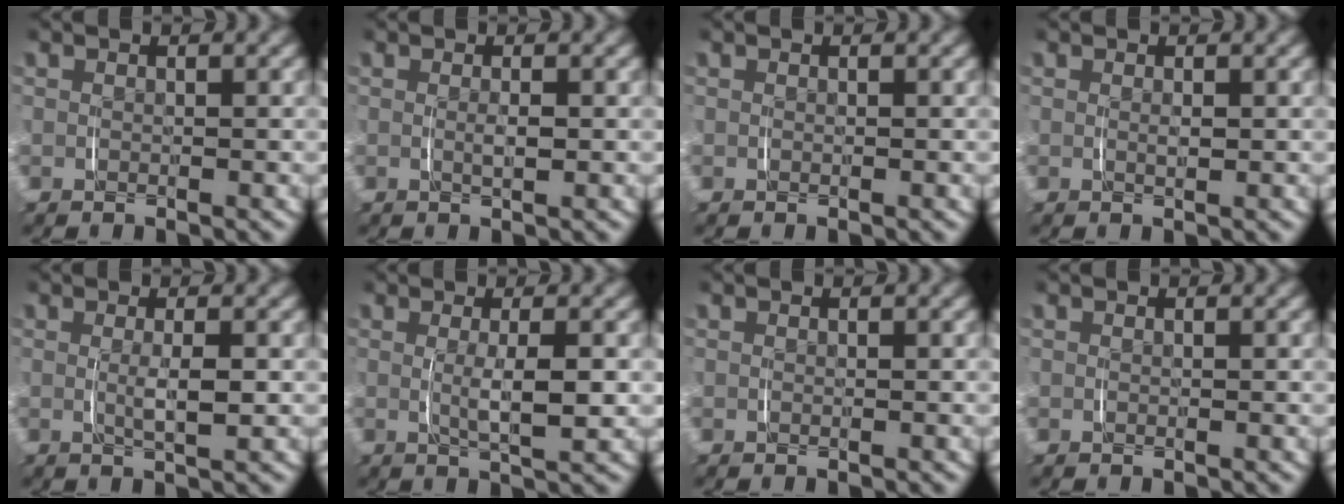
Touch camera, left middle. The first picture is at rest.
{"total": 1.0, "force": [0.1, 0.1, 1.0], "torque": [-0.021, -0.004, 0.002]}
{"total": 0.0}
{"total": 0.6, "force": [0.2, 0.0, 0.6], "torque": [-0.014, -0.004, 0.006]}
{"total": 2.1, "force": [0.1, 0.2, 2.1], "torque": [-0.041, -0.005, 0.005]}
{"total": 3.0, "force": [0.2, 0.4, 3.0], "torque": [-0.055, -0.007, 0.007]}
{"total": 0.0}
{"total": 0.0}